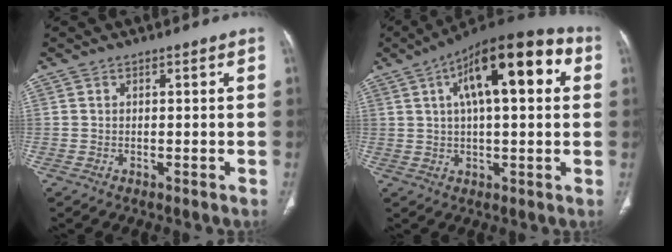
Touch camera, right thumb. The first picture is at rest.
{"total": 19.1, "force": [5.8, 7.1, 16.8], "torque": [-0.236, 0.025, 0.080]}